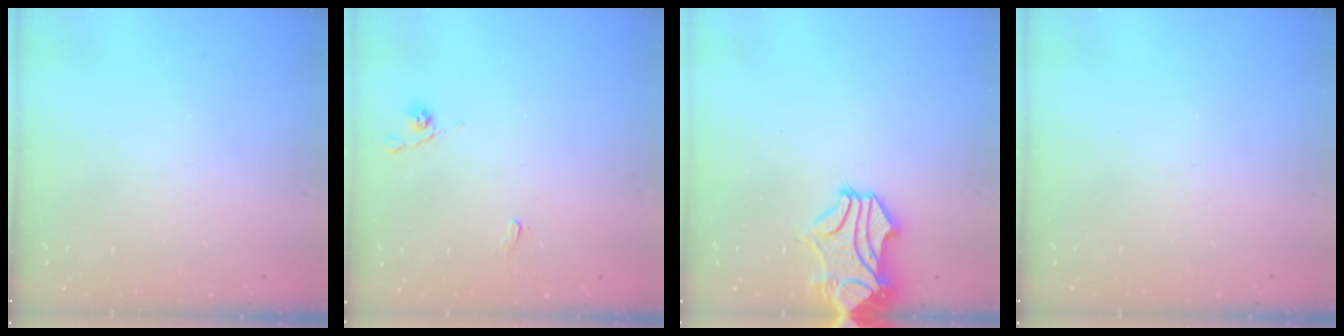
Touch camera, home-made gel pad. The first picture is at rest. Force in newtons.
{"total": 1.6, "press": 1.4, "slide": 0.7}
{"total": 2.2, "press": 1.8, "slide": 1.3}
{"total": 0.0}